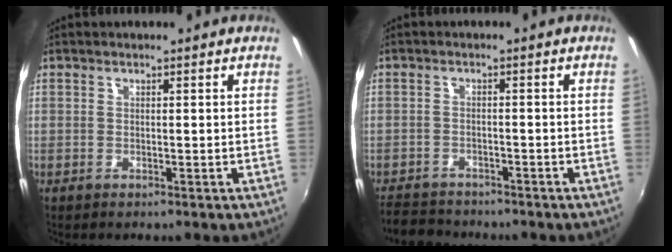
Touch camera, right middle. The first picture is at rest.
{"total": 6.4, "force": [-5.8, 2.2, 1.2], "torque": [-0.048, -0.005, -0.098]}